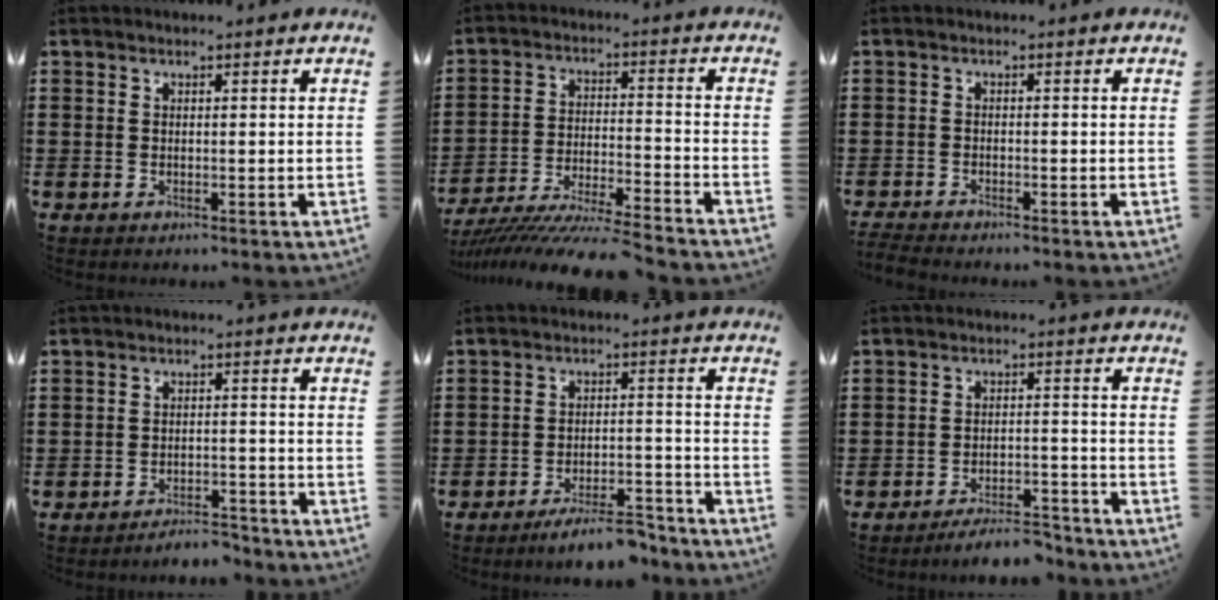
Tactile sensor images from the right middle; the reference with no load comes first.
{"total": 8.6, "force": [-8.2, -0.3, 2.5], "torque": [-0.044, -0.004, -0.161]}
{"total": 1.9, "force": [-1.9, -0.2, 0.3], "torque": [-0.016, -0.007, -0.040]}
{"total": 3.6, "force": [-3.6, 0.2, -0.2], "torque": [-0.006, 0.000, -0.076]}
{"total": 6.0, "force": [-5.5, 0.6, 2.2], "torque": [-0.037, 0.000, -0.102]}
{"total": 5.0, "force": [-4.8, 0.4, 1.1], "torque": [-0.019, 0.002, -0.095]}